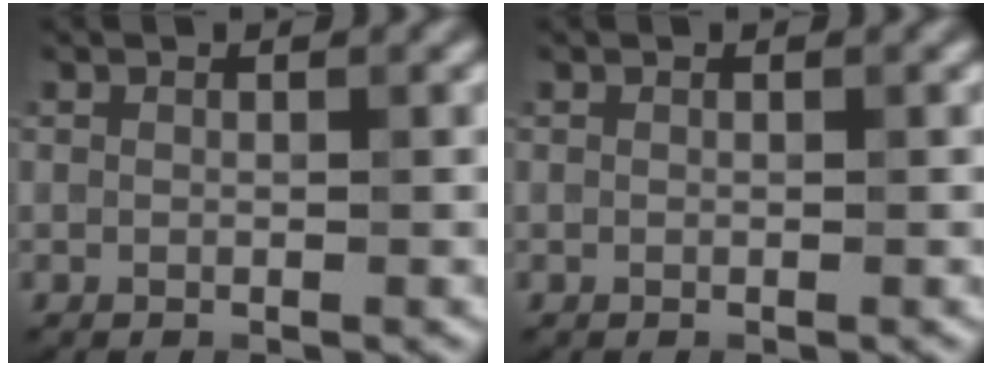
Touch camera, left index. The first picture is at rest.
{"total": 0.0}